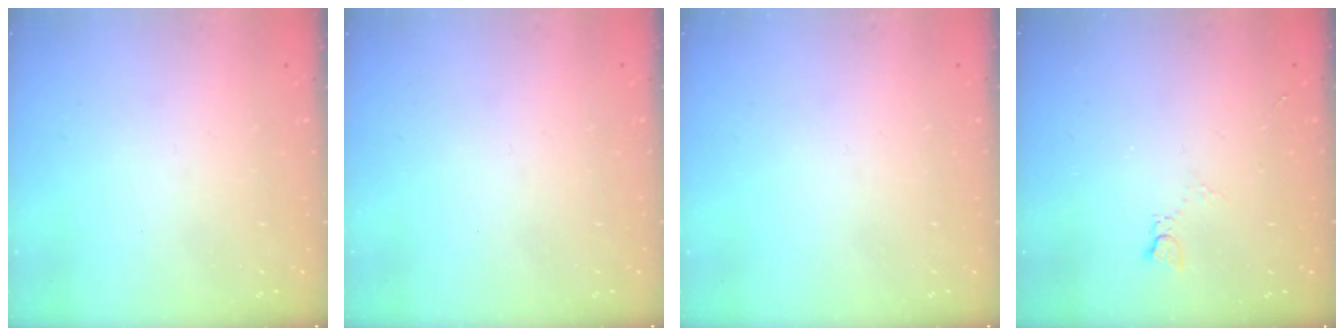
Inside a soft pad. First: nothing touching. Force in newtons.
{"total": 0.0}
{"total": 0.0}
{"total": 2.5, "press": 2.5, "slide": 0.4}